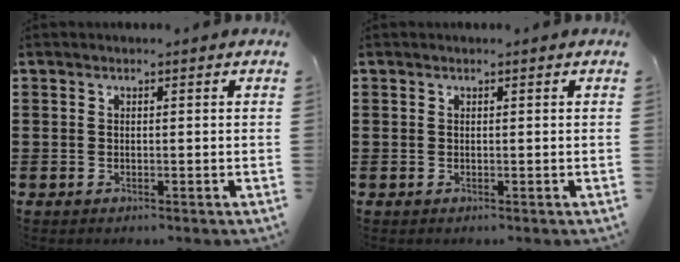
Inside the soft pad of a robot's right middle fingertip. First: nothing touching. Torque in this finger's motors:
{"motor_torque": [-0.02, -0.06, -0.02, -0.01]}